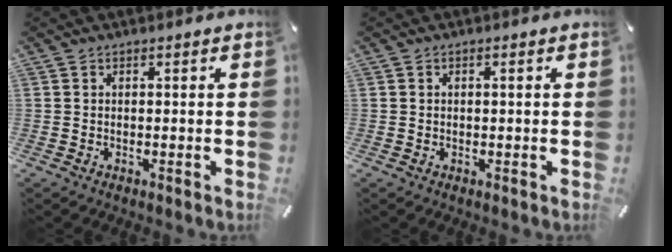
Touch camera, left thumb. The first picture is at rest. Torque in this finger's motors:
{"motor_torque": [-0.11, -0.42, -0.07, 0.25, -0.02]}